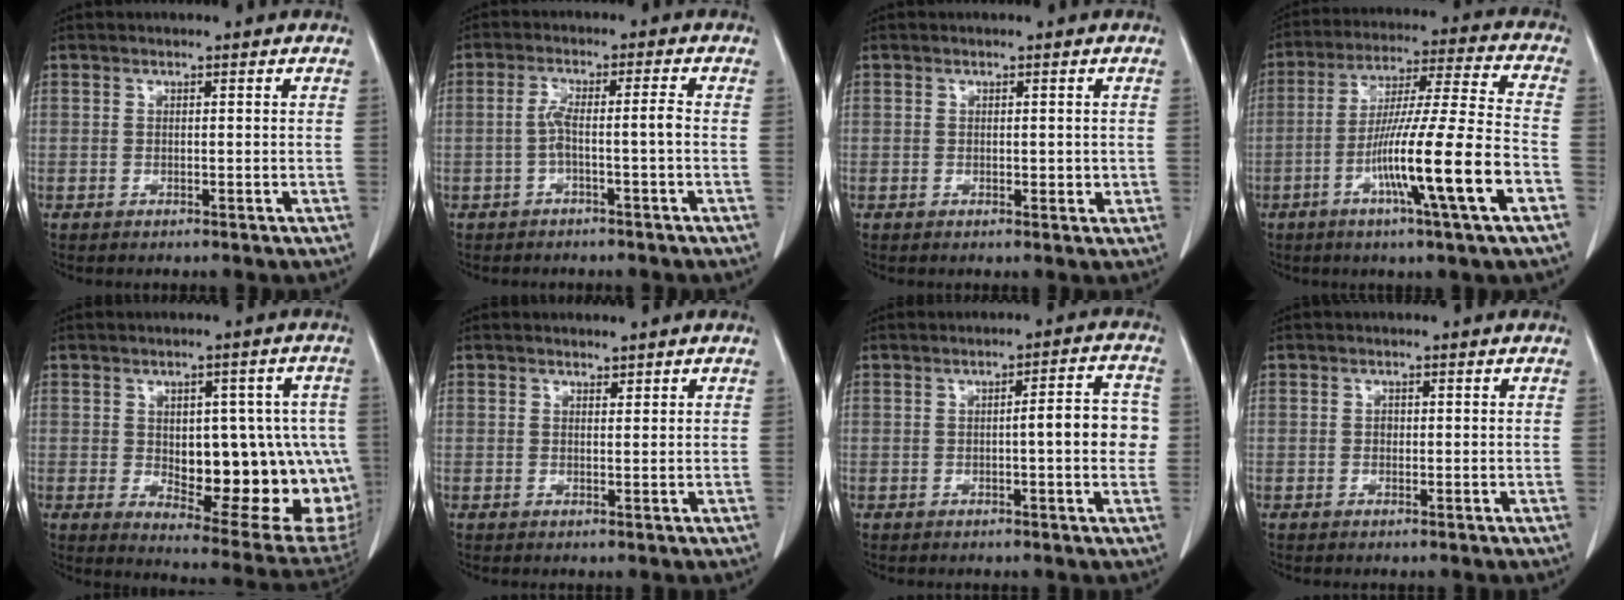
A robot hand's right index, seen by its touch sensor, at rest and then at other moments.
{"total": 3.9, "force": [-1.2, -0.1, 3.7], "torque": [-0.074, 0.019, -0.019]}
{"total": 1.6, "force": [0.0, 1.0, 1.2], "torque": [-0.010, -0.001, 0.003]}
{"total": 16.4, "force": [-6.2, -1.0, 15.2], "torque": [-0.271, -0.012, -0.108]}
{"total": 19.9, "force": [-2.2, 8.6, 17.8], "torque": [-0.159, 0.017, 0.005]}
{"total": 0.8, "force": [0.7, 0.2, 0.2], "torque": [-0.006, -0.005, 0.012]}
{"total": 6.3, "force": [-0.3, 1.2, 6.2], "torque": [-0.078, 0.015, -0.006]}
{"total": 0.6, "force": [0.0, 0.5, 0.3], "torque": [-0.005, 0.002, -0.001]}